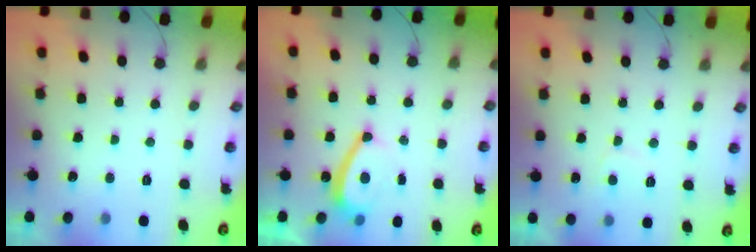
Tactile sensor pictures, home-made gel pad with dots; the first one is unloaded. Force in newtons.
{"total": 8.0, "press": 7.7, "slide": 2.2}
{"total": 3.0, "press": 2.9, "slide": 0.7}